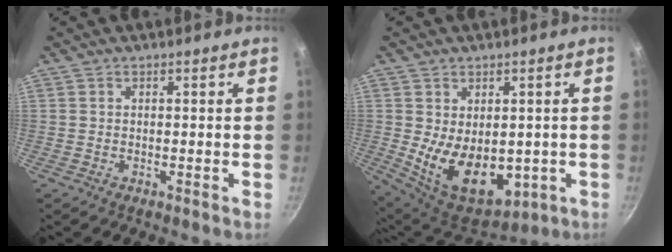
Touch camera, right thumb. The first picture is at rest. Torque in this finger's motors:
{"motor_torque": [-0.45, 1.07, 1.12, -0.06, 0.15]}